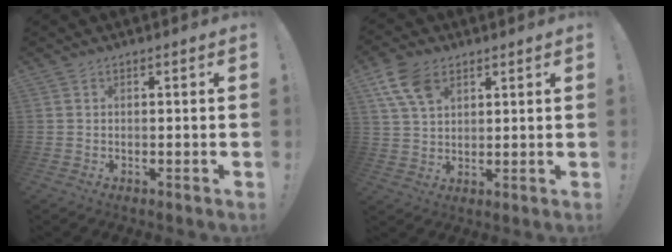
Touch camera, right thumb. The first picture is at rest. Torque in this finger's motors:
{"motor_torque": [0.55, 1.68, 0.31, -0.47, 0.00]}